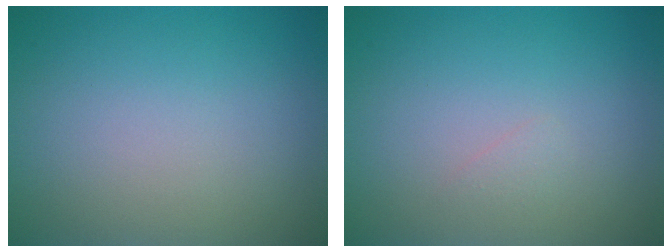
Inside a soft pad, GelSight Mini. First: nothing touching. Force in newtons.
{"total": 0.6, "press": 0.6, "slide": 0.0}